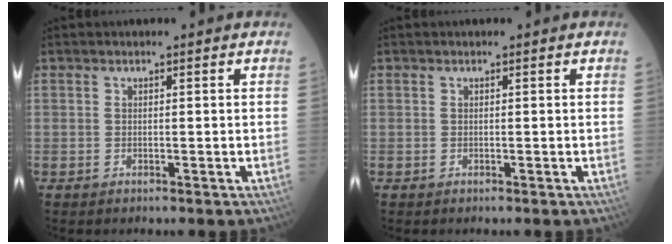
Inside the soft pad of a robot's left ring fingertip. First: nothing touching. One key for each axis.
{"total": 0.0}